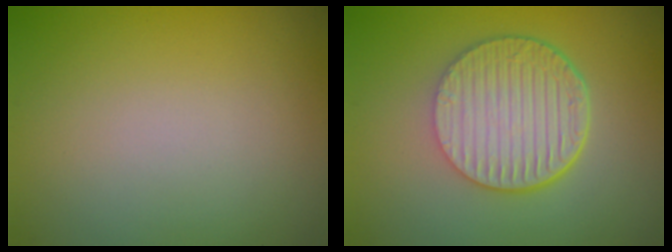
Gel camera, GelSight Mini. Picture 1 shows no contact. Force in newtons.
{"total": 7.0, "press": 4.7, "slide": 5.2}